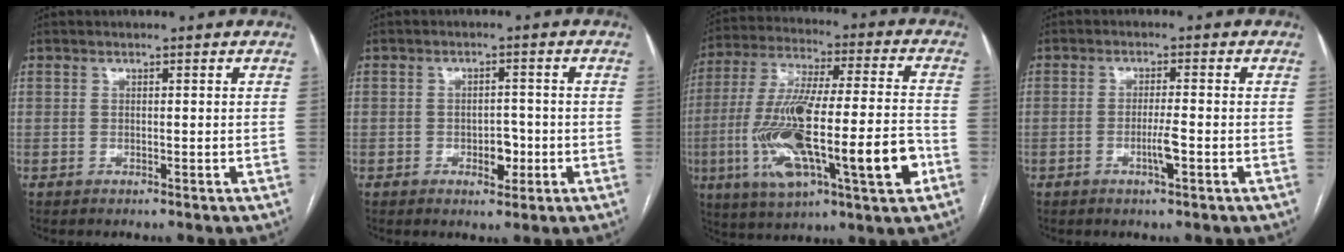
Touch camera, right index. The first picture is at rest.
{"total": 3.4, "force": [-1.1, 1.9, 2.6], "torque": [-0.031, 0.006, -0.008]}
{"total": 22.6, "force": [-6.4, 3.7, 21.4], "torque": [-0.392, -0.008, -0.101]}
{"total": 3.2, "force": [-1.2, 0.0, 3.0], "torque": [-0.059, -0.003, -0.021]}